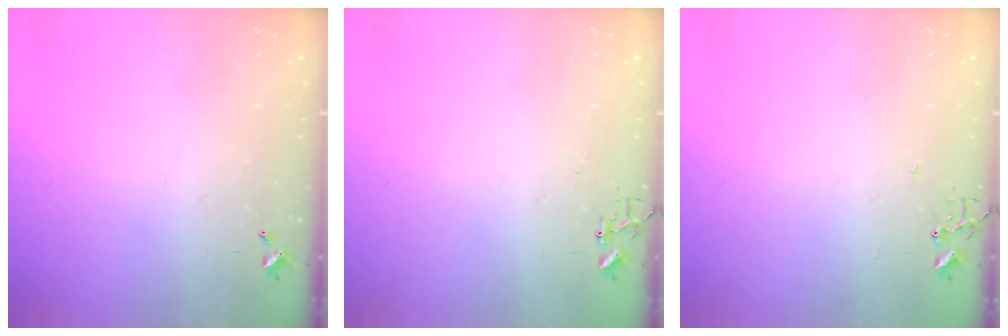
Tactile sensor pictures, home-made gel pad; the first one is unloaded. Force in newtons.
{"total": 4.3, "press": 4.3, "slide": 0.4}
{"total": 0.0}